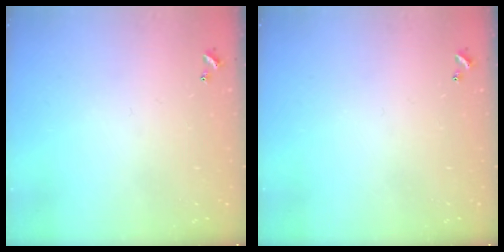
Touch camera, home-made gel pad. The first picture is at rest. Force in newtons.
{"total": 0.0}